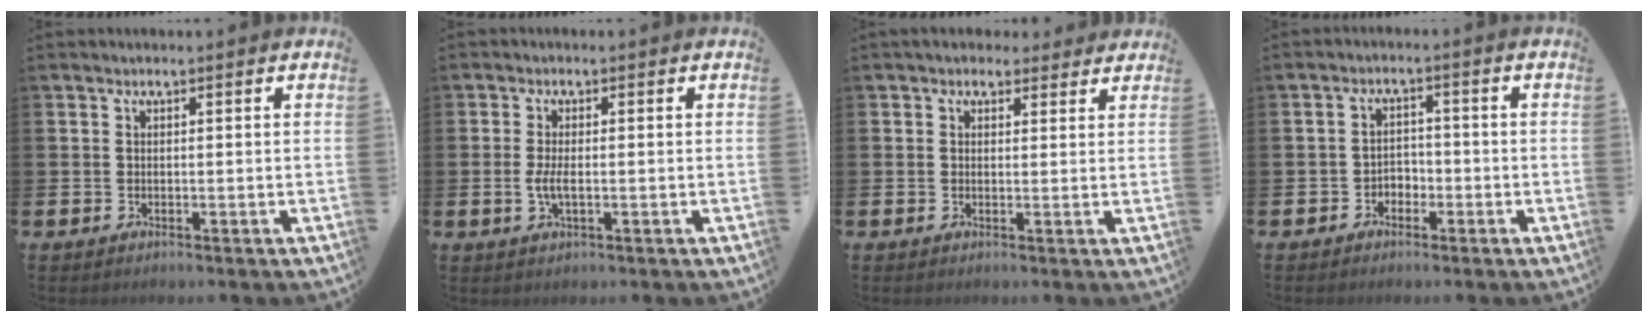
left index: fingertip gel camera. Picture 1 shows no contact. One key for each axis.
{"total": 2.4, "fx": -0.4, "fy": 0.9, "fz": 2.2, "tx": -0.032, "ty": -0.003, "tz": -0.009}
{"total": 2.6, "fx": 2.2, "fy": 1.3, "fz": 0.1, "tx": 0.006, "ty": -0.007, "tz": 0.037}
{"total": 2.3, "fx": -1.7, "fy": 1.5, "fz": 0.4, "tx": -0.005, "ty": 0.002, "tz": -0.041}